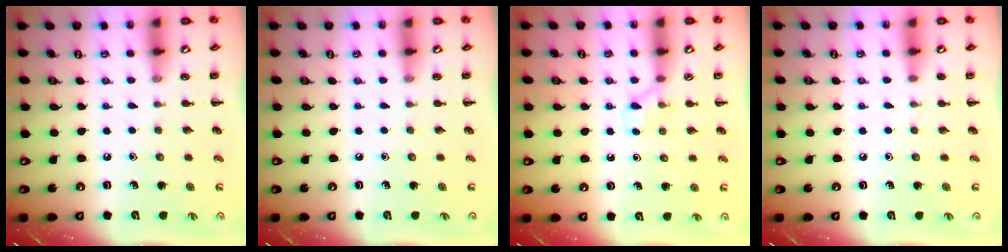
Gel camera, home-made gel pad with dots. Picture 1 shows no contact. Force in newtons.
{"total": 0.0}
{"total": 3.4, "press": 3.1, "slide": 1.3}
{"total": 0.5, "press": 0.5, "slide": 0.1}